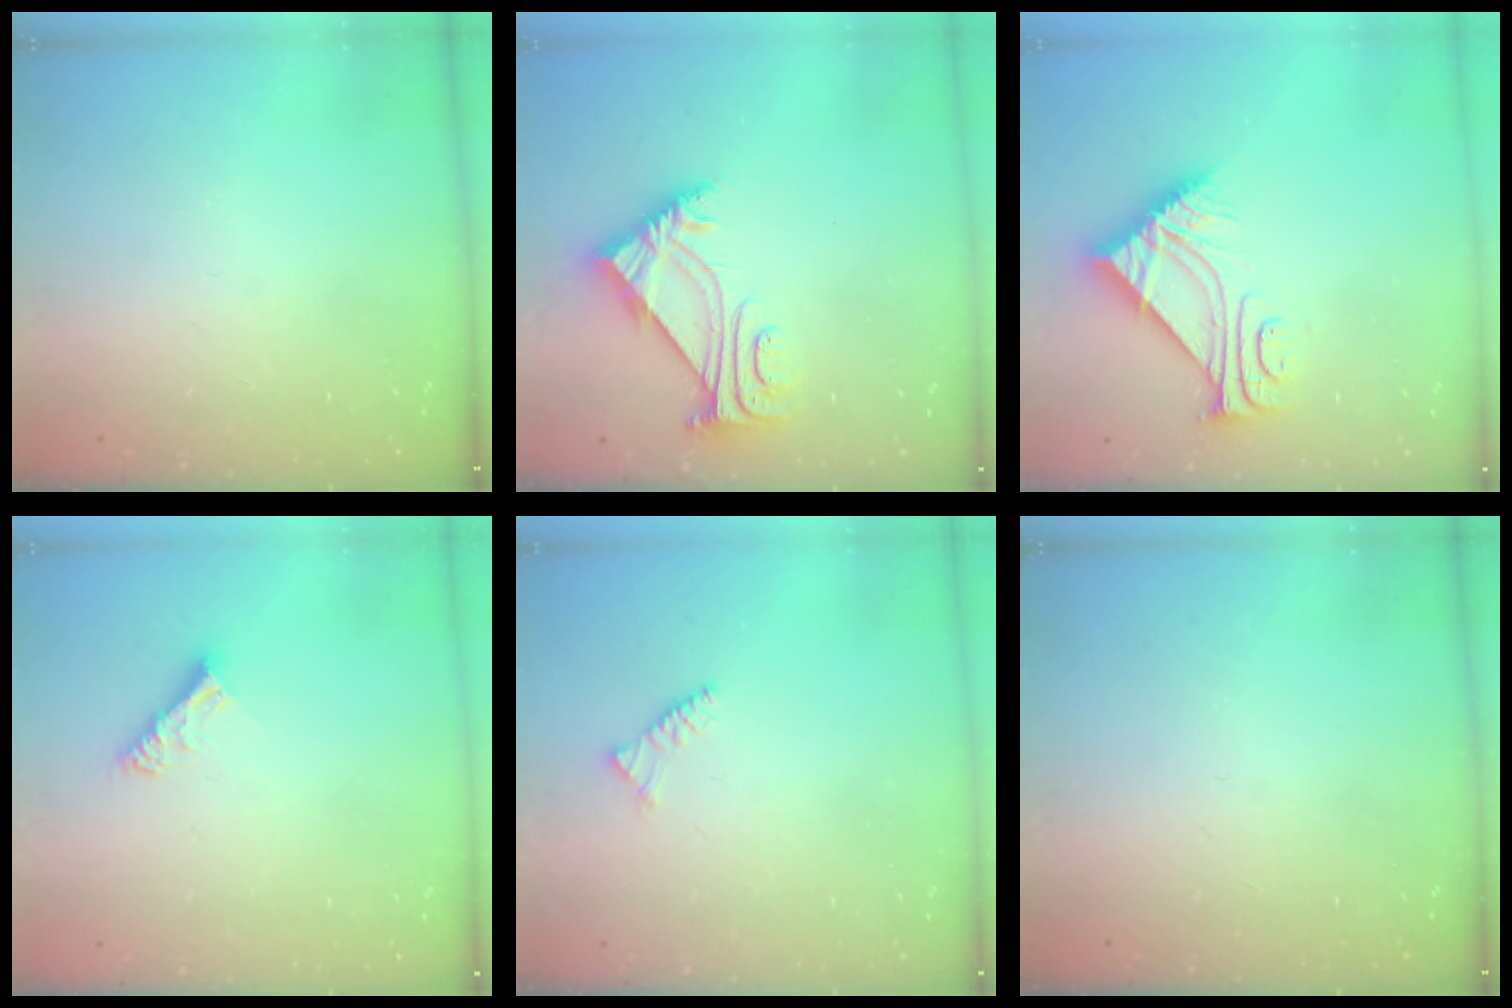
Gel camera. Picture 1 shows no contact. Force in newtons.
{"total": 5.8, "press": 5.7, "slide": 1.1}
{"total": 8.7, "press": 8.7, "slide": 0.1}
{"total": 6.7, "press": 6.7, "slide": 0.6}
{"total": 3.0, "press": 2.9, "slide": 0.8}
{"total": 0.0}